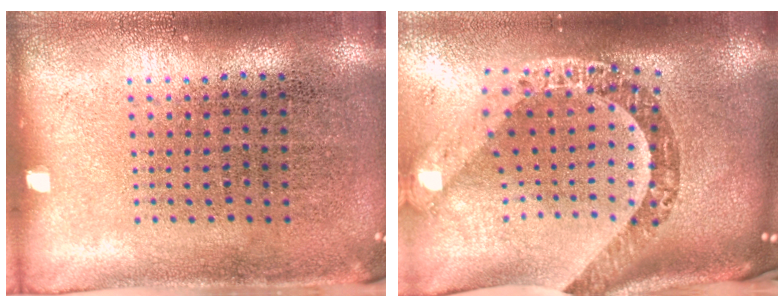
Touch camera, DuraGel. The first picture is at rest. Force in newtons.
{"total": 3.6, "press": 2.6, "slide": 2.6}